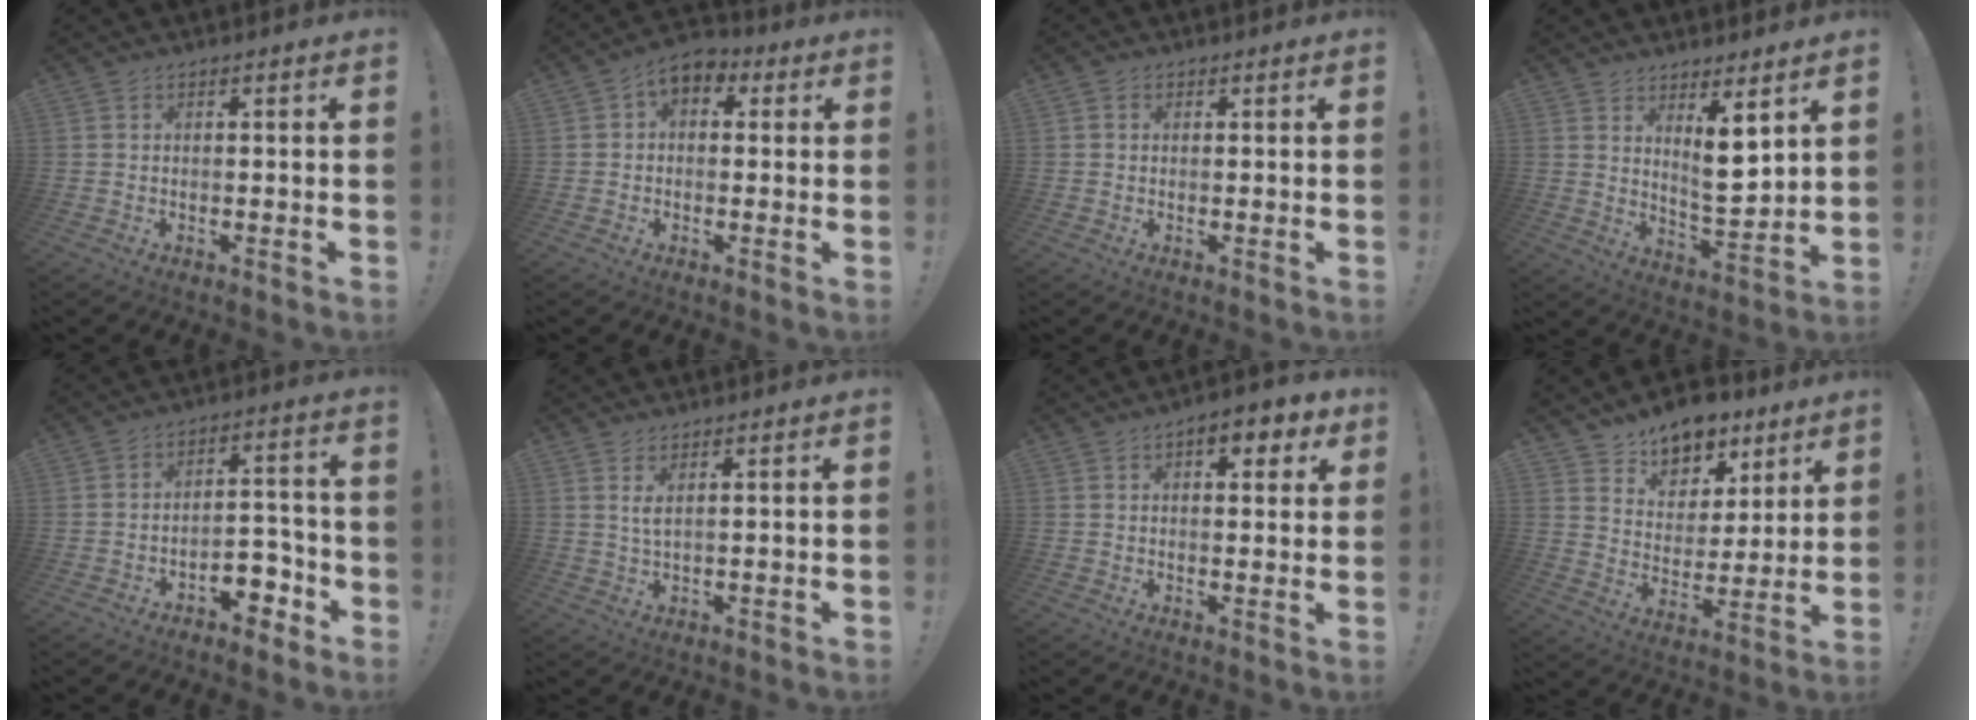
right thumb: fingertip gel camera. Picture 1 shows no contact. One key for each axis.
{"total": 6.2, "fx": 1.6, "fy": 4.5, "fz": 4.0, "tx": -0.064, "ty": 0.004, "tz": 0.035}
{"total": 1.1, "fx": 0.3, "fy": 1.0, "fz": 0.3, "tx": 0.000, "ty": 0.001, "tz": 0.004}
{"total": 9.3, "fx": 4.6, "fy": 3.0, "fz": 7.5, "tx": -0.102, "ty": -0.041, "tz": 0.084}
{"total": 7.9, "fx": -4.7, "fy": 4.8, "fz": 4.2, "tx": -0.043, "ty": 0.035, "tz": -0.080}
{"total": 2.7, "fx": 1.6, "fy": 0.1, "fz": 2.2, "tx": -0.044, "ty": -0.008, "tz": 0.026}
{"total": 6.7, "fx": 3.4, "fy": 3.1, "fz": 4.8, "tx": -0.054, "ty": -0.009, "tz": 0.054}
{"total": 12.3, "fx": 9.4, "fy": 7.0, "fz": 3.5, "tx": -0.042, "ty": -0.070, "tz": 0.175}